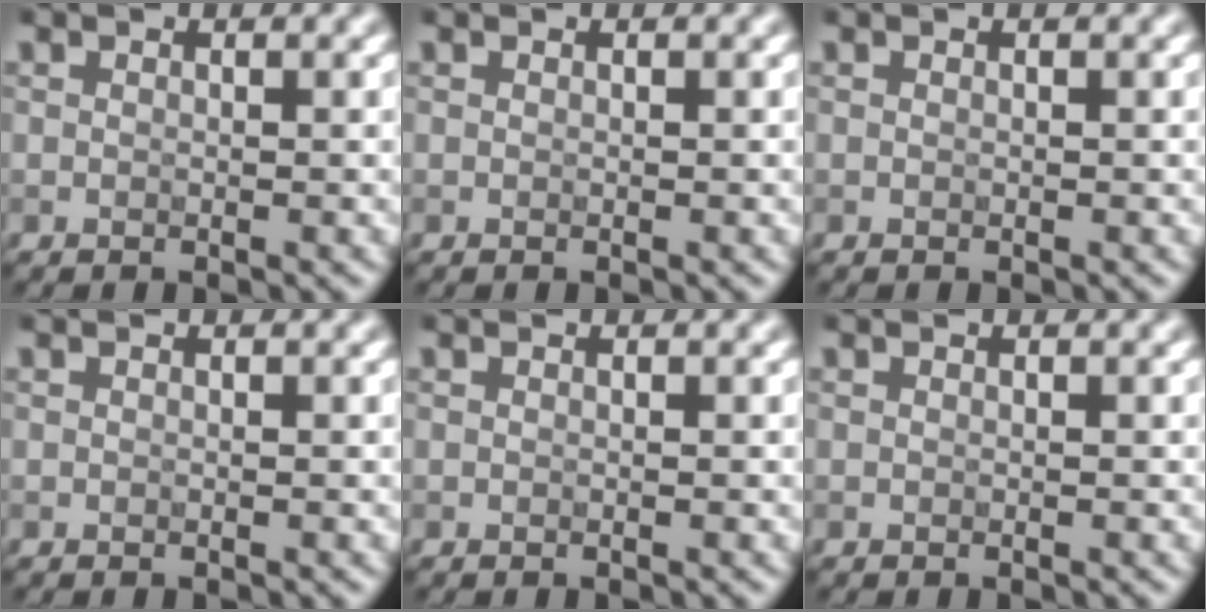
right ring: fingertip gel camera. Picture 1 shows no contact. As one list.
[{"total": 0.0}, {"total": 0.0}, {"total": 0.0}, {"total": 0.0}, {"total": 0.0}]